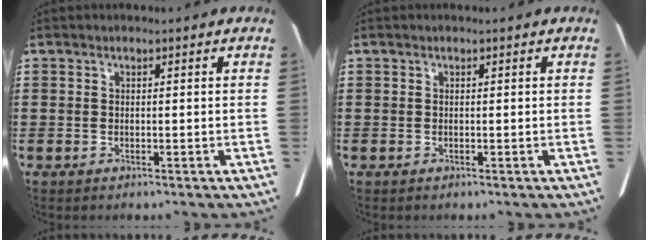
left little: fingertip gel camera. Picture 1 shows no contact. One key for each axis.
{"total": 0.0}